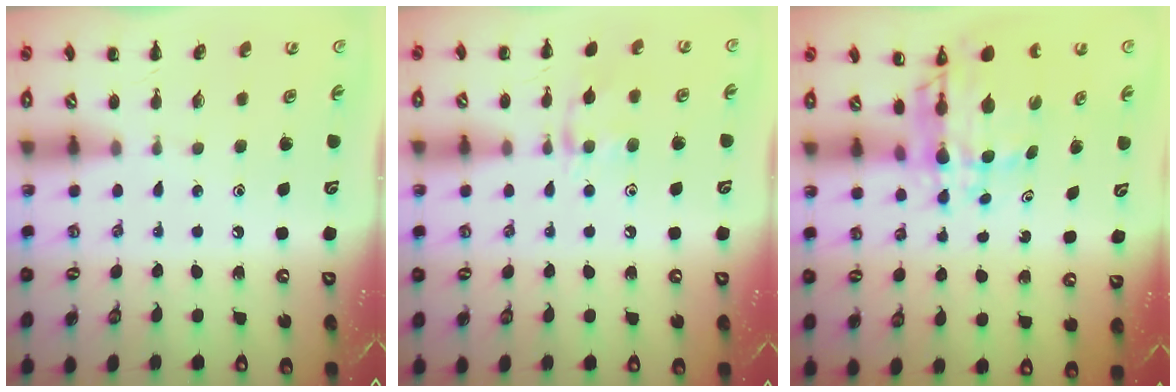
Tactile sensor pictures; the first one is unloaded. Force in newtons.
{"total": 8.8, "press": 8.8, "slide": 0.8}
{"total": 8.1, "press": 7.6, "slide": 2.6}